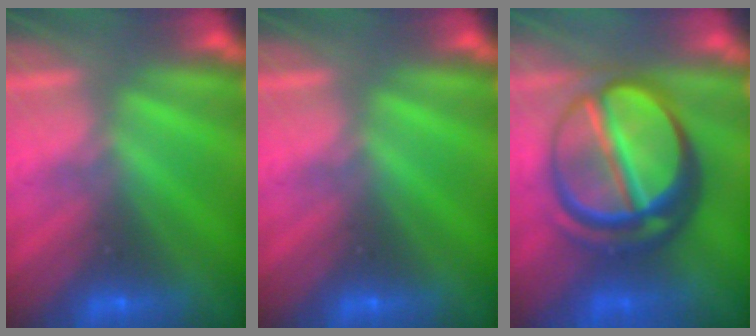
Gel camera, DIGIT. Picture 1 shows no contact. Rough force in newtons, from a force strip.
{"total": 0.0}
{"total": 7.4}